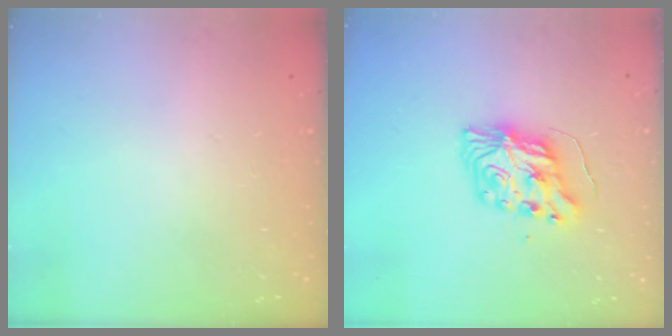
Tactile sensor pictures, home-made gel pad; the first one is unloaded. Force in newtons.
{"total": 9.1, "press": 9.0, "slide": 0.6}